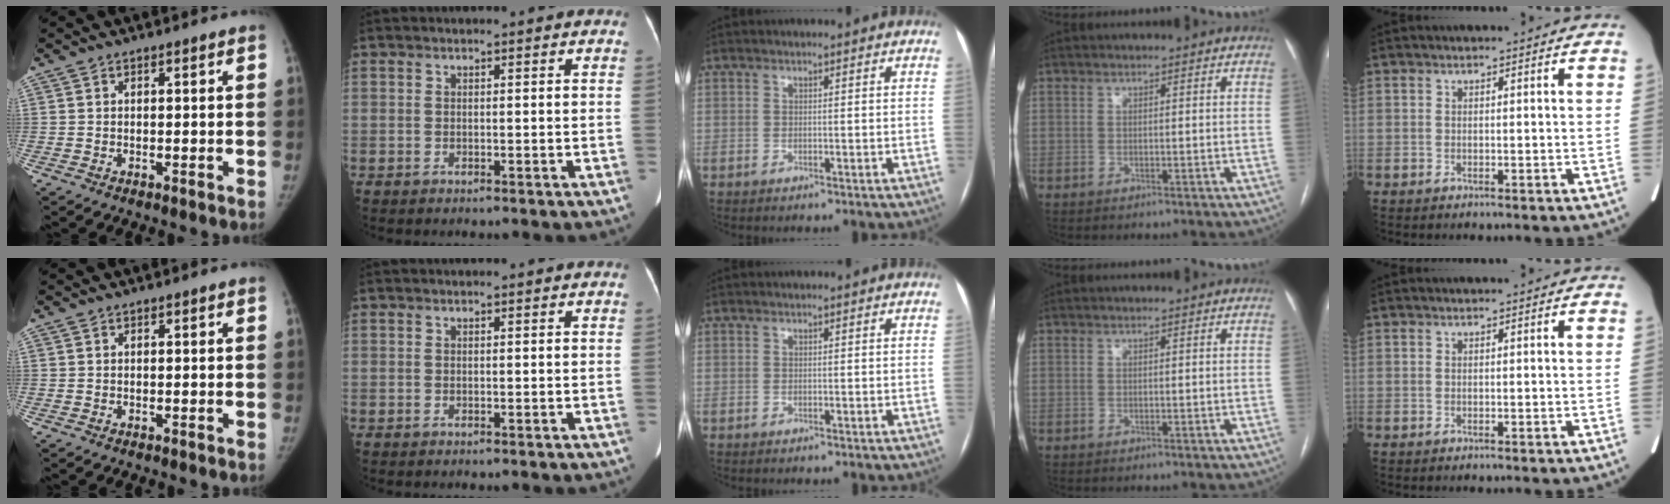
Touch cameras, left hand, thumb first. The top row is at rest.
{}